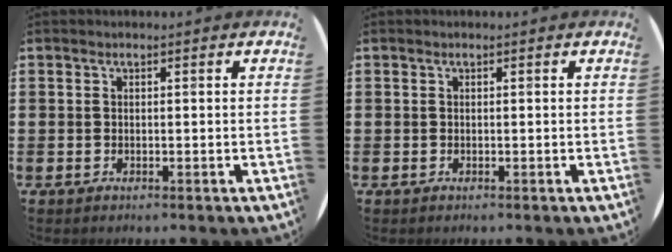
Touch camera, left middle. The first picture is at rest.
{"total": 0.0}